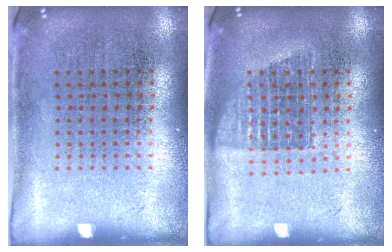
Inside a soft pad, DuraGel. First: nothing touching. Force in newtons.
{"total": 1.3, "press": 1.1, "slide": 0.8}